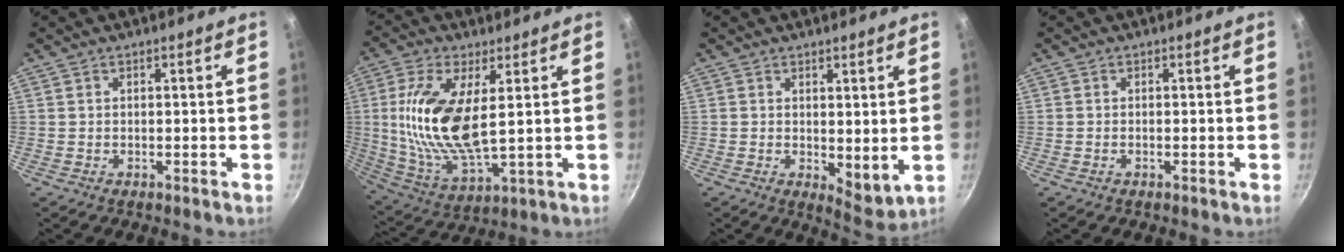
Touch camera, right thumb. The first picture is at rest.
{"total": 16.6, "force": [2.8, 6.9, 14.8], "torque": [-0.304, -0.017, 0.059]}
{"total": 5.7, "force": [1.4, 2.7, 4.8], "torque": [-0.061, -0.028, 0.024]}
{"total": 0.0}